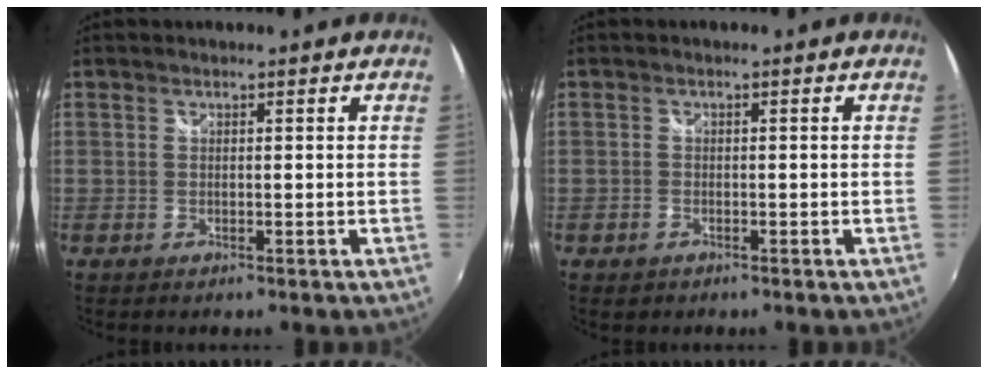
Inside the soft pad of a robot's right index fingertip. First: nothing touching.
{"total": 1.6, "force": [-0.9, 1.2, 0.4], "torque": [-0.009, -0.001, -0.013]}